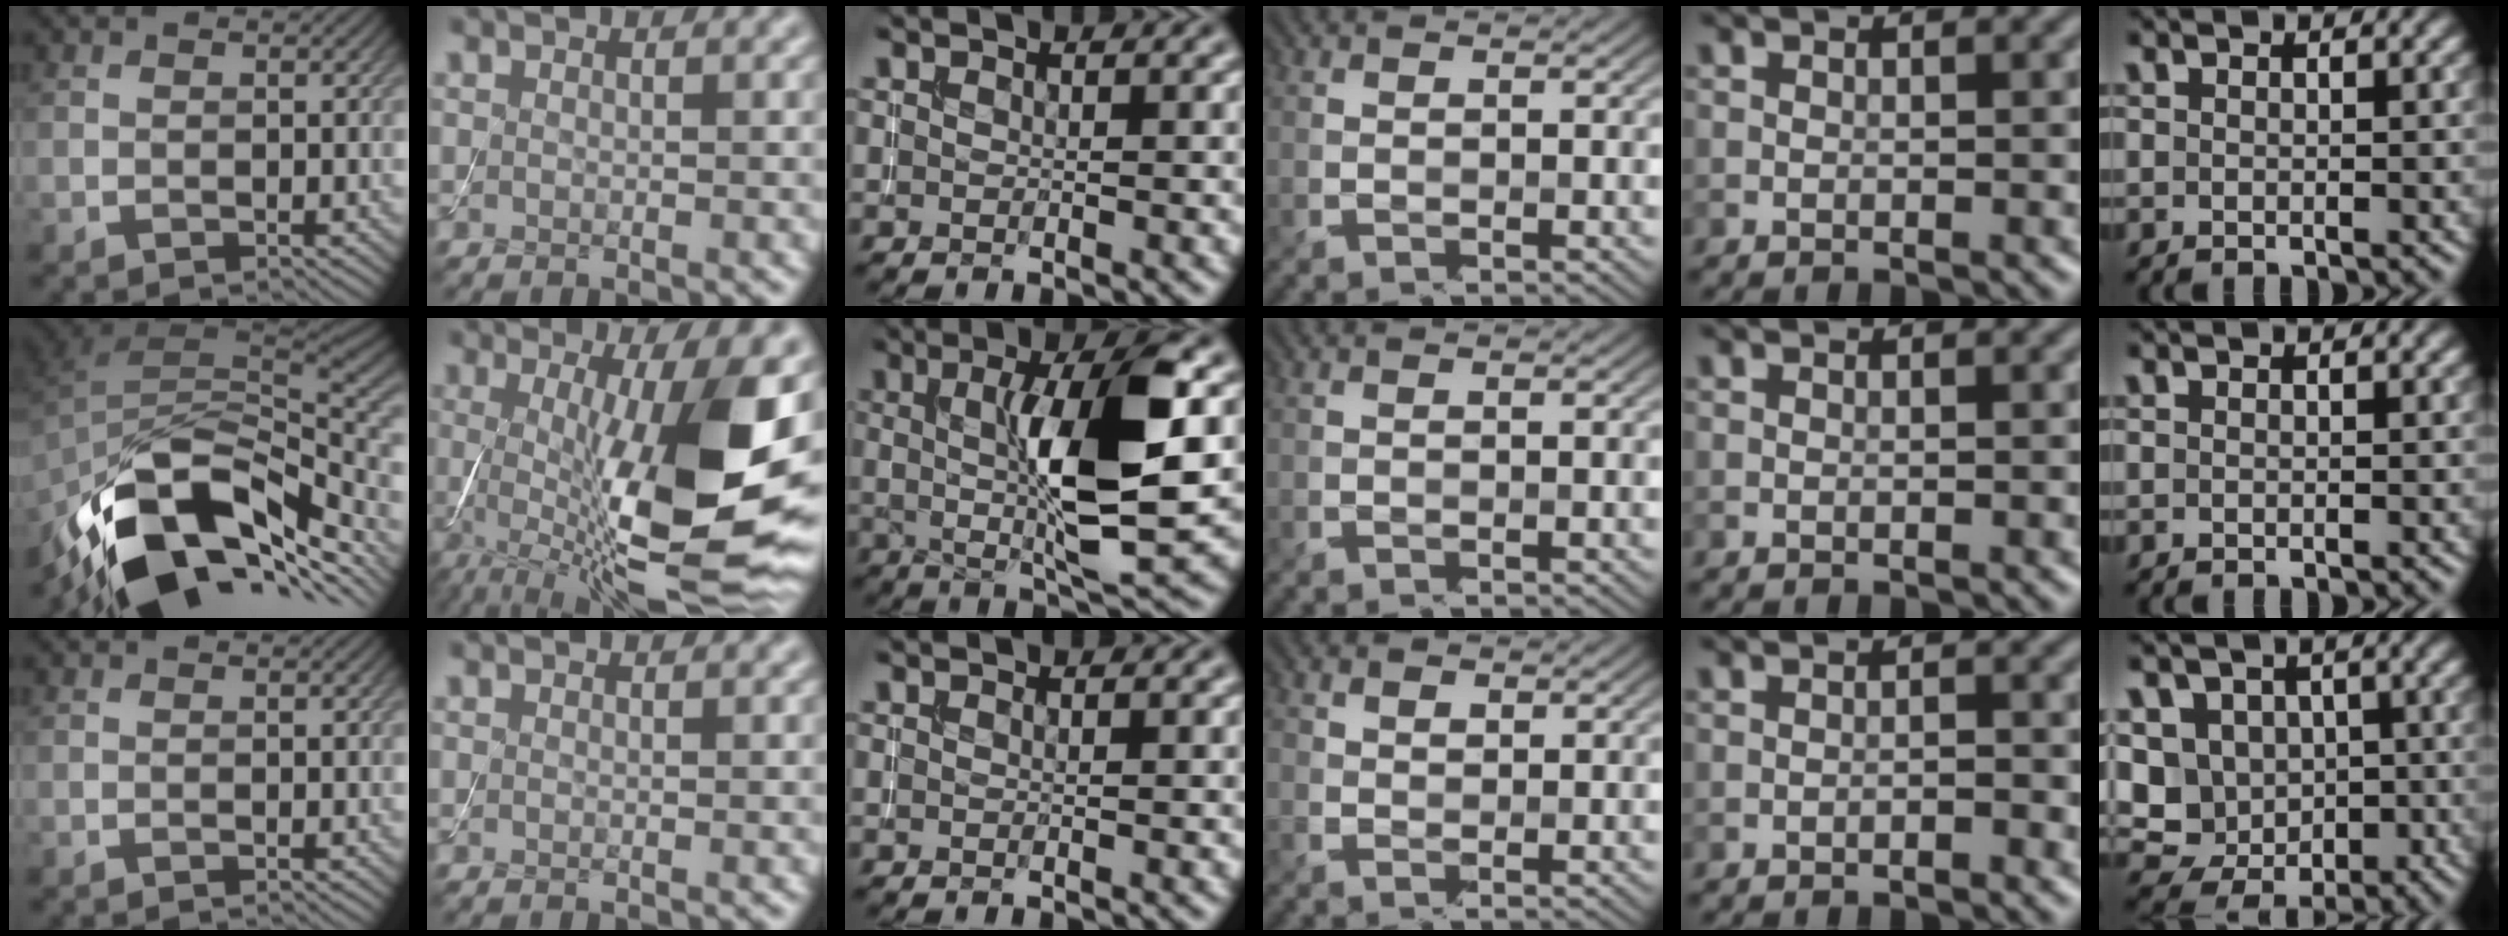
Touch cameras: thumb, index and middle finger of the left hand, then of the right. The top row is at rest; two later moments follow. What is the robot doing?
{"motion": "assemble", "object": "toy tower of hanoi"}